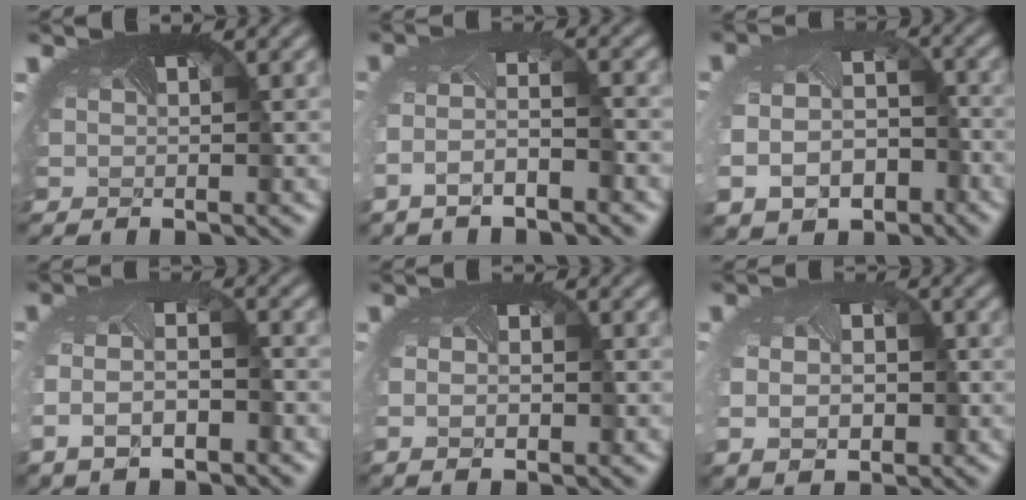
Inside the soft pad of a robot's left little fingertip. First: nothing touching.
{"total": 3.3, "force": [-2.1, 0.6, 2.4], "torque": [-0.051, -0.007, -0.041]}
{"total": 7.8, "force": [-3.6, 5.4, 4.4], "torque": [-0.093, -0.037, -0.041]}
{"total": 4.9, "force": [-1.5, 2.4, 4.0], "torque": [-0.084, -0.013, -0.022]}
{"total": 2.7, "force": [-0.5, 1.6, 2.1], "torque": [-0.027, -0.002, -0.001]}
{"total": 5.4, "force": [-0.6, 3.9, 3.7], "torque": [-0.069, -0.007, 0.004]}